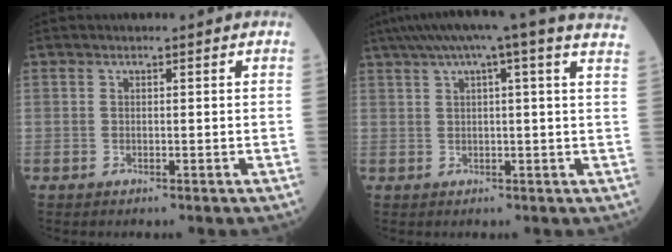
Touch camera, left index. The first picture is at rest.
{"total": 16.5, "force": [12.8, -0.5, 10.5], "torque": [-0.177, 0.036, 0.155]}